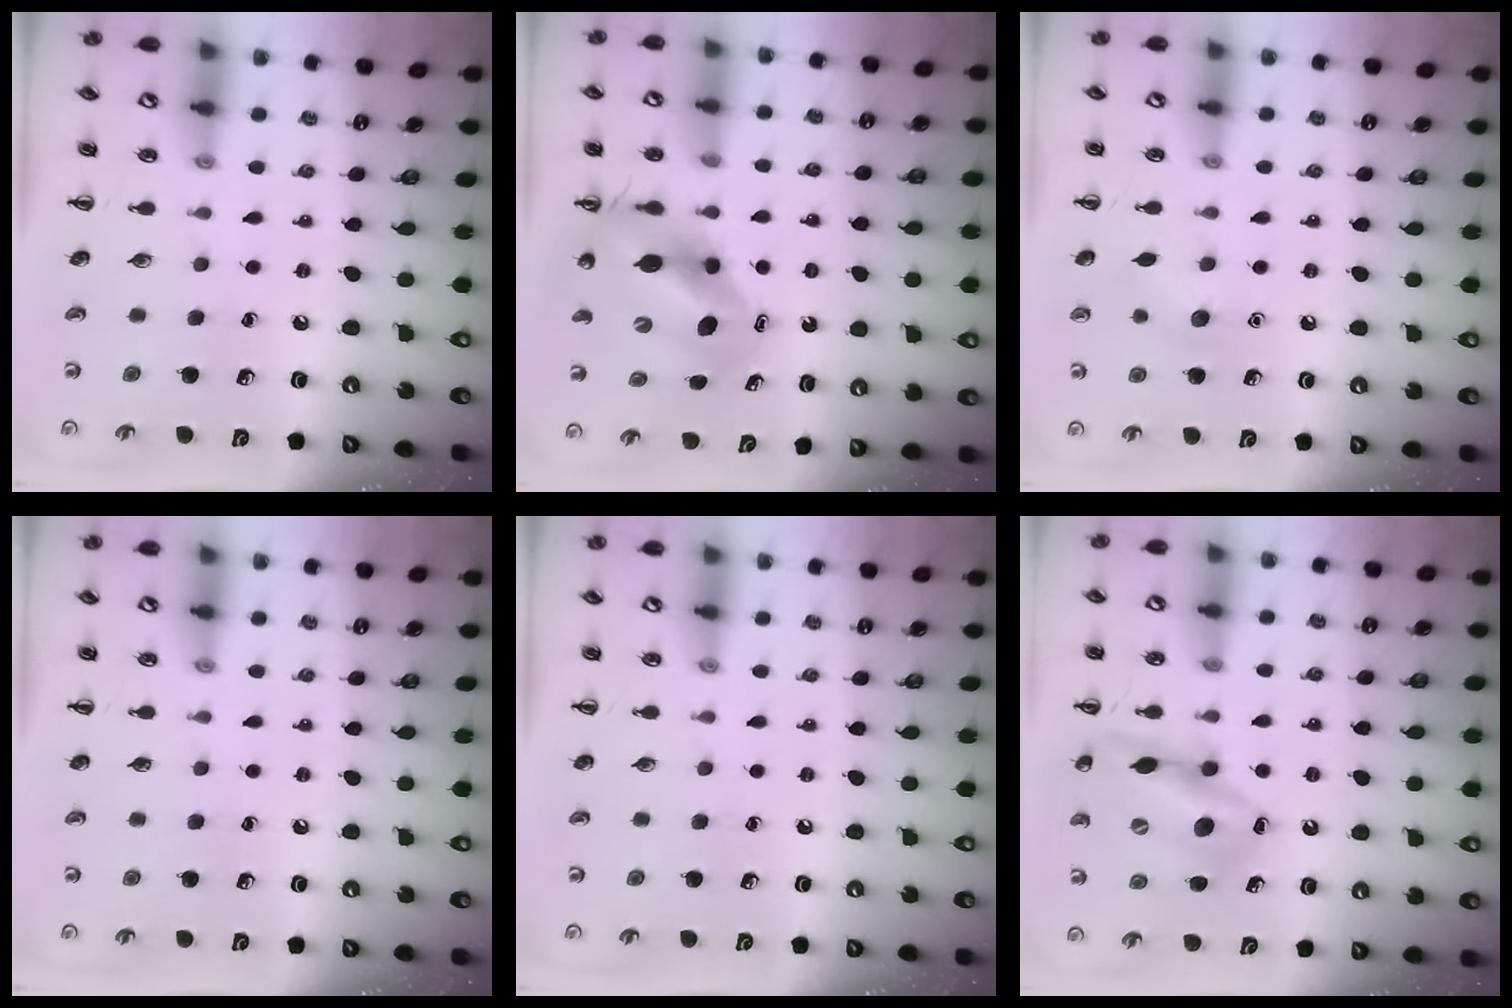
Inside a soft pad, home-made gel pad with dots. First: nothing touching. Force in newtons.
{"total": 11.1, "press": 10.6, "slide": 3.0}
{"total": 6.0, "press": 5.8, "slide": 1.6}
{"total": 0.0}
{"total": 0.0}
{"total": 16.0, "press": 15.7, "slide": 3.1}